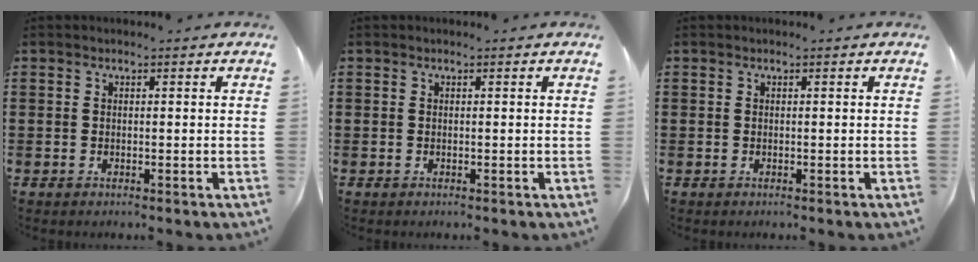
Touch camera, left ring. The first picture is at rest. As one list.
[{"total": 0.0}, {"total": 0.0}]